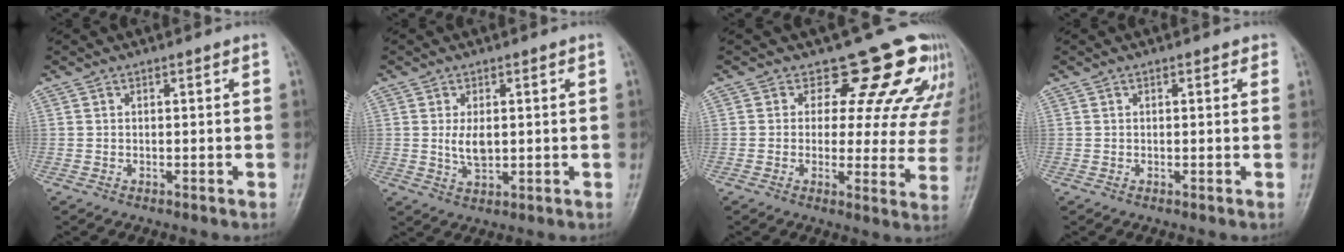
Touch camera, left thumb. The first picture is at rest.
{"total": 4.2, "force": [0.4, 2.3, 3.5], "torque": [-0.061, -0.010, 0.011]}
{"total": 14.1, "force": [11.4, 6.2, 5.4], "torque": [-0.010, -0.067, 0.110]}
{"total": 1.1, "force": [0.5, 0.7, 0.7], "torque": [-0.001, 0.001, 0.001]}